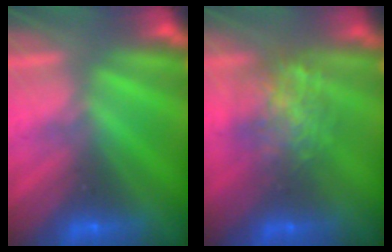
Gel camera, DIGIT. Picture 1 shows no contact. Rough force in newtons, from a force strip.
{"total": 7.9}